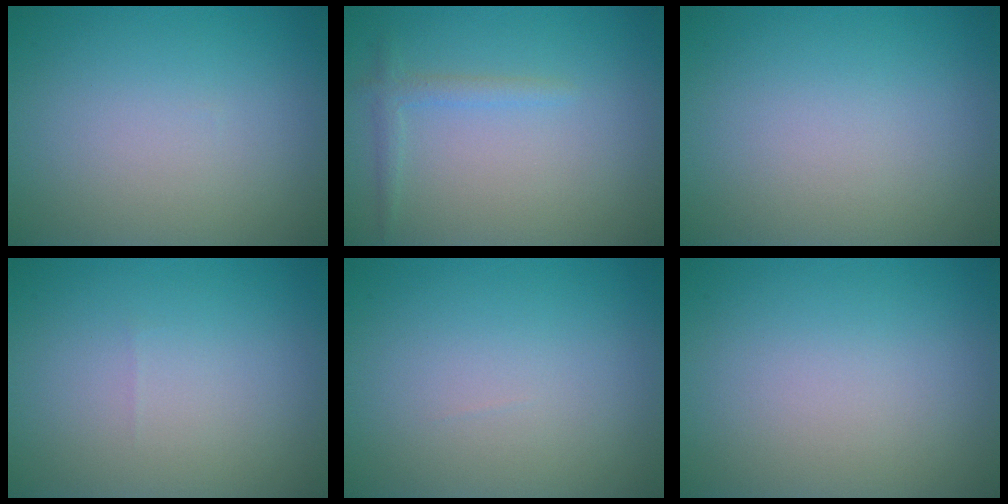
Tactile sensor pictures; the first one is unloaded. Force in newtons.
{"total": 1.4, "press": 1.4, "slide": 0.1}
{"total": 0.0}
{"total": 0.0}
{"total": 0.0}
{"total": 0.0}